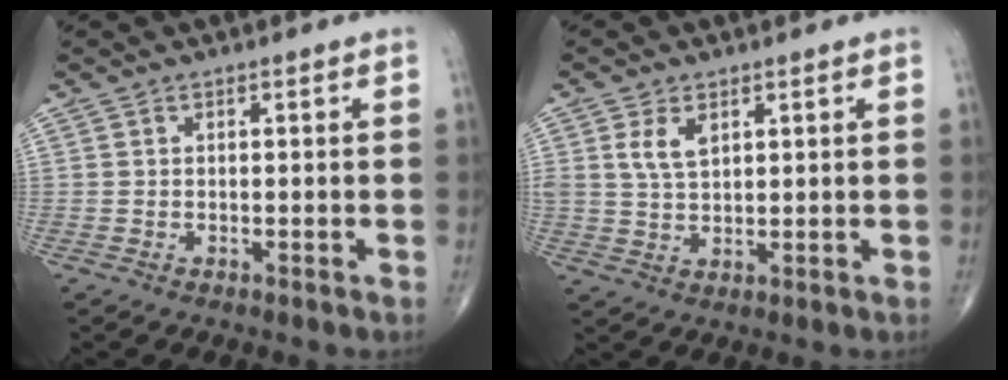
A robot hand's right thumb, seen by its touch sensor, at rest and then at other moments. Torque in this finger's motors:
{"motor_torque": [0.56, 0.70, 0.69, 0.37, 0.02]}